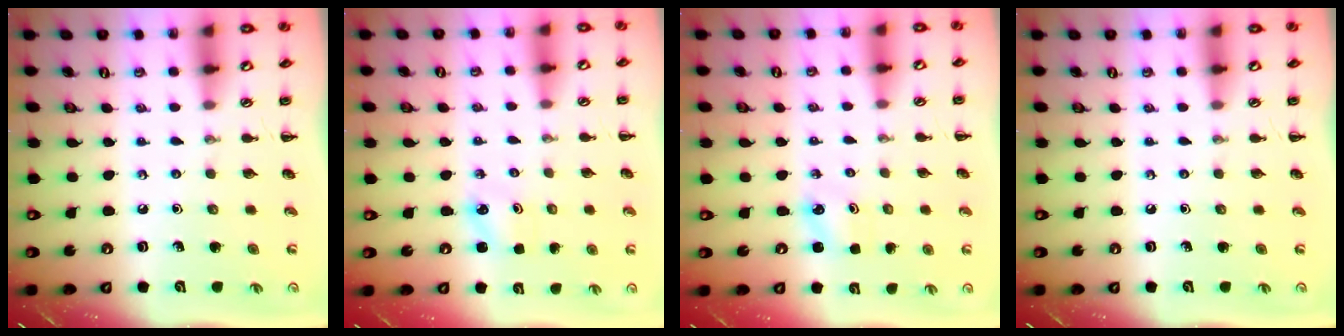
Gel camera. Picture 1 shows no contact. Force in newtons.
{"total": 2.0, "press": 2.0, "slide": 0.6}
{"total": 2.3, "press": 2.2, "slide": 0.7}
{"total": 0.0}